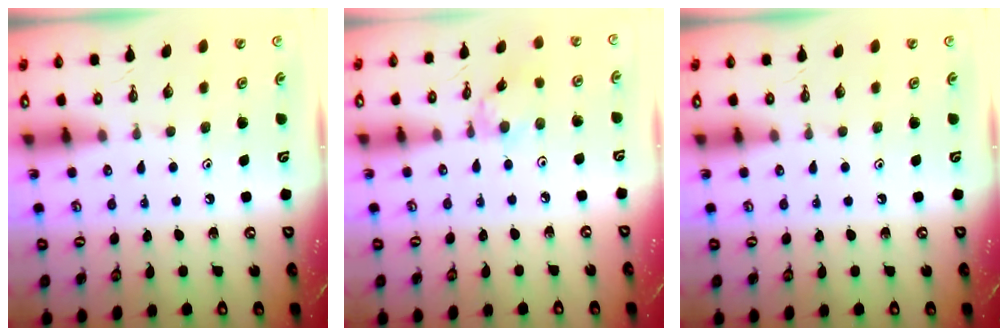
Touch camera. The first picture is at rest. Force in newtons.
{"total": 1.8, "press": 1.7, "slide": 0.1}
{"total": 0.0}